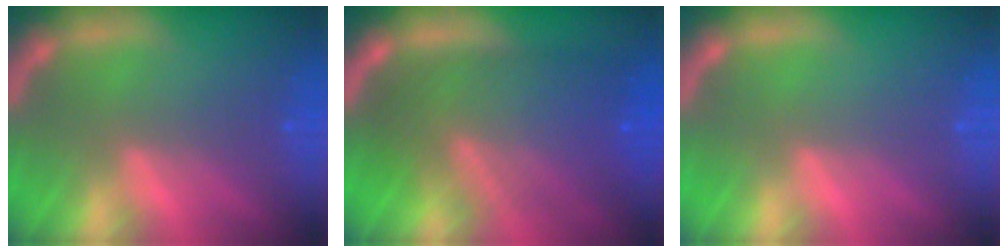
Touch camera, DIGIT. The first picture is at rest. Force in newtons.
{"total": 10.0}
{"total": 0.0}